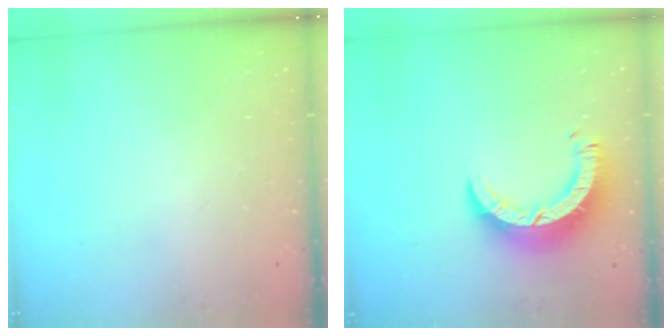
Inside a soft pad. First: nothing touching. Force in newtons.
{"total": 9.7, "press": 9.6, "slide": 1.0}